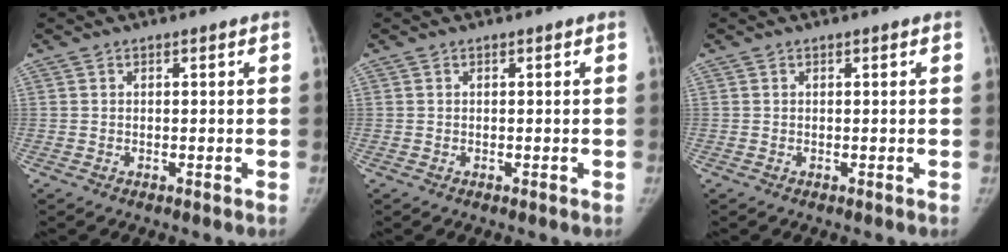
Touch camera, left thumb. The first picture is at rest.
{"total": 0.0}
{"total": 0.0}